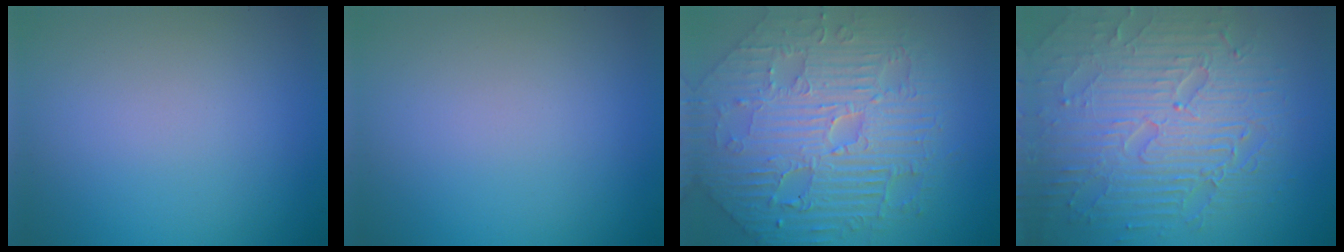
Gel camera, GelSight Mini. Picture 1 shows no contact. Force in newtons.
{"total": 0.0}
{"total": 8.4, "press": 6.7, "slide": 5.2}
{"total": 9.0, "press": 6.4, "slide": 6.4}